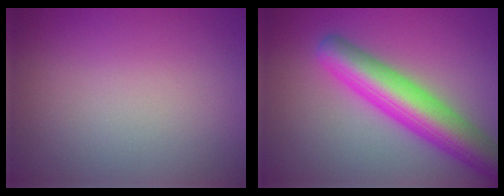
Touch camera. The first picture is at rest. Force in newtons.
{"total": 7.5, "press": 7.5, "slide": 0.2}